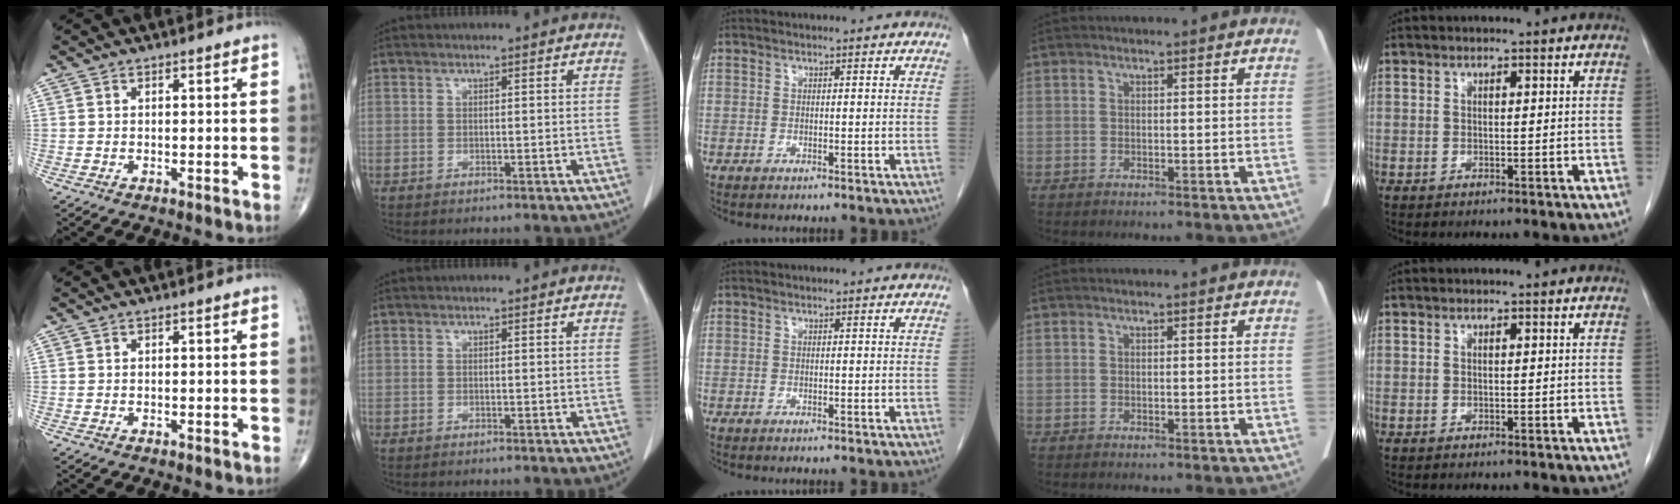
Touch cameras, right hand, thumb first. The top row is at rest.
{}